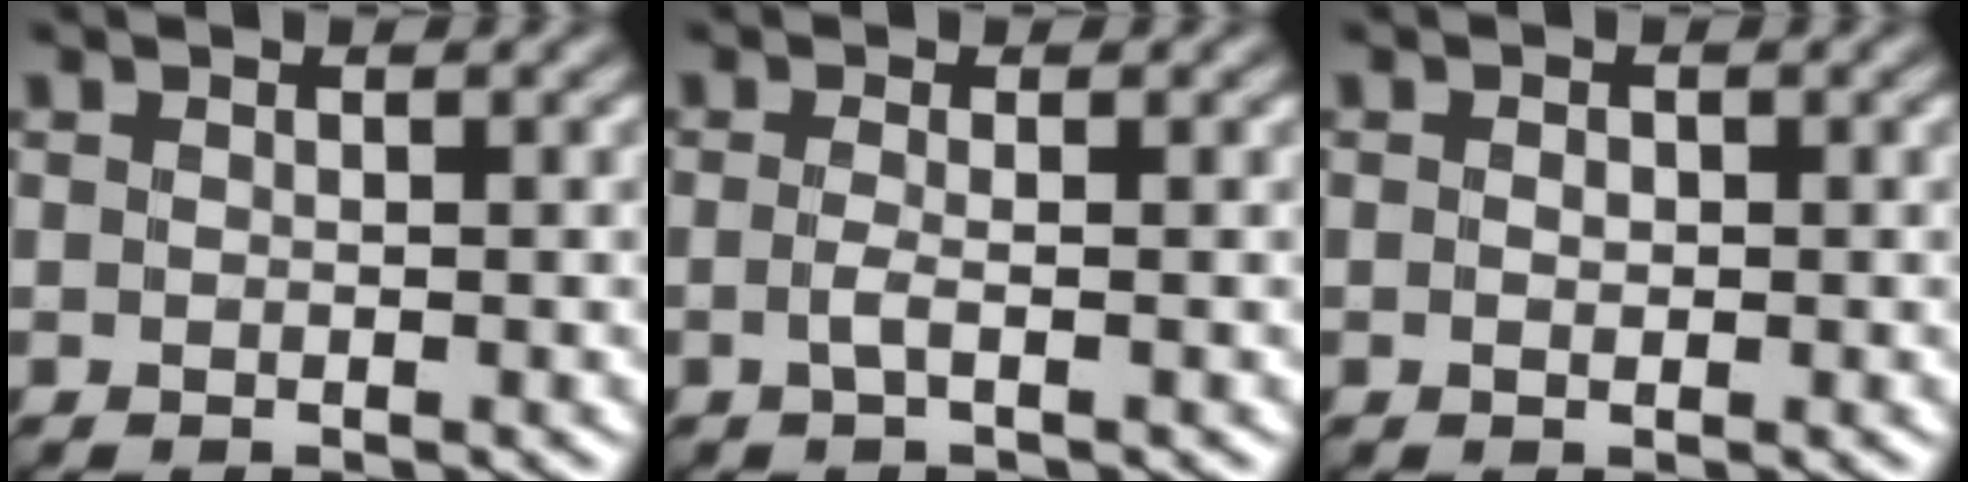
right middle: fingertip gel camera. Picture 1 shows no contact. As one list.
[{"total": 1.4, "force": [-0.3, 0.4, 1.3], "torque": [-0.024, -0.003, -0.009]}, {"total": 0.7, "force": [-0.1, 0.5, 0.6], "torque": [-0.009, -0.001, 0.000]}]